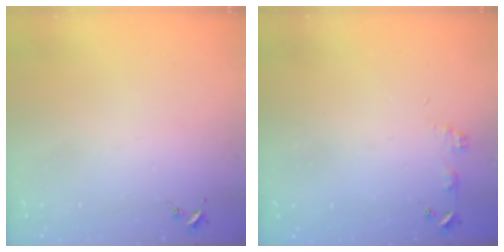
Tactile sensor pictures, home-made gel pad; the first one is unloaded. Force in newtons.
{"total": 4.6, "press": 4.5, "slide": 0.4}